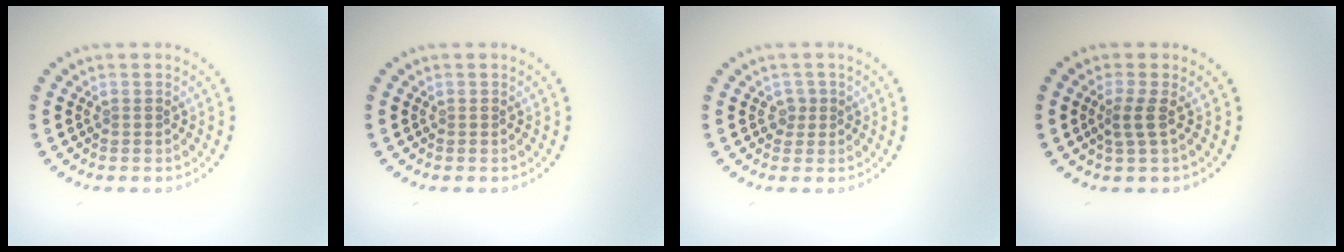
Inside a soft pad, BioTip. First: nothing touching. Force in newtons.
{"total": 0.0}
{"total": 1.1, "press": 0.8, "slide": 0.7}
{"total": 1.8, "press": 1.3, "slide": 1.2}